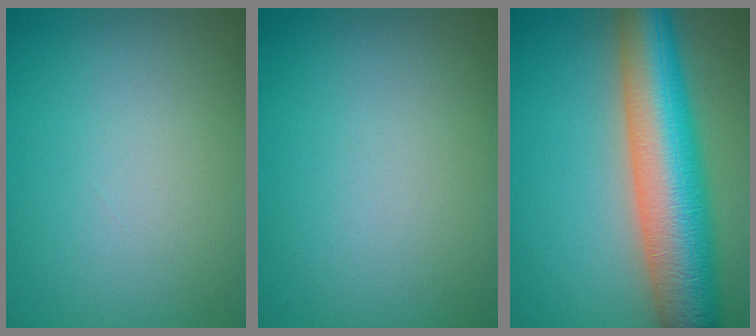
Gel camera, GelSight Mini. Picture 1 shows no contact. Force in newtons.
{"total": 0.0}
{"total": 10.9, "press": 10.9, "slide": 0.3}